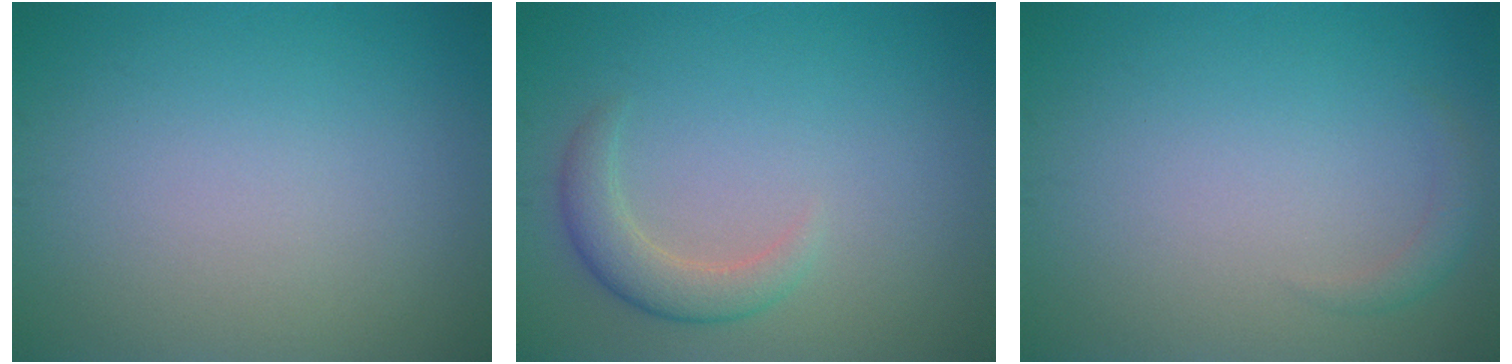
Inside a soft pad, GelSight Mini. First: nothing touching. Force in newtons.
{"total": 2.7, "press": 2.7, "slide": 0.4}
{"total": 1.2, "press": 1.2, "slide": 0.2}